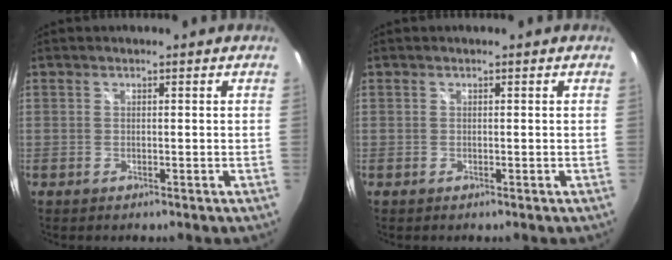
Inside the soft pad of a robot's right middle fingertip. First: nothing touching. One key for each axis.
{"total": 0.0}